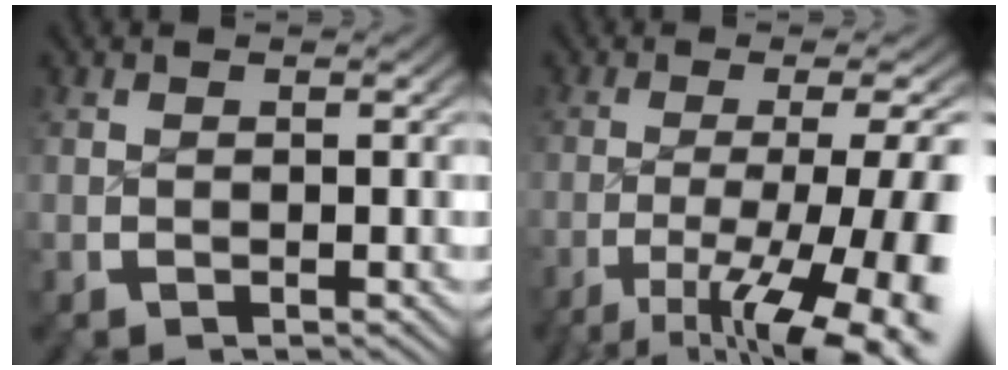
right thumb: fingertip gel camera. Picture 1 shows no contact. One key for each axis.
{"total": 11.9, "fx": -4.5, "fy": 5.2, "fz": 9.7, "tx": -0.169, "ty": -0.037, "tz": -0.044}